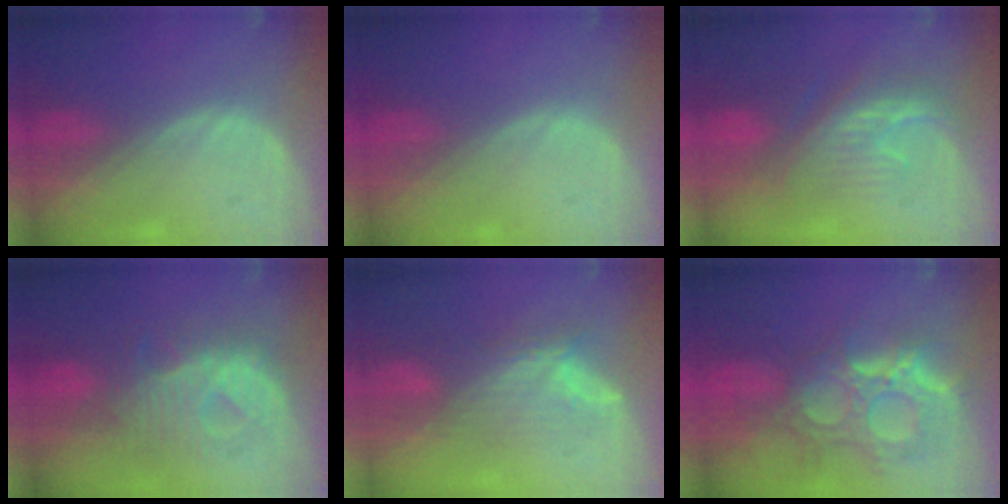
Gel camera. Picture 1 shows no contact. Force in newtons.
{"total": 0.0}
{"total": 8.3, "press": 8.1, "slide": 1.9}
{"total": 9.3, "press": 9.3, "slide": 0.3}
{"total": 7.0, "press": 6.8, "slide": 1.7}
{"total": 12.5, "press": 10.9, "slide": 6.1}